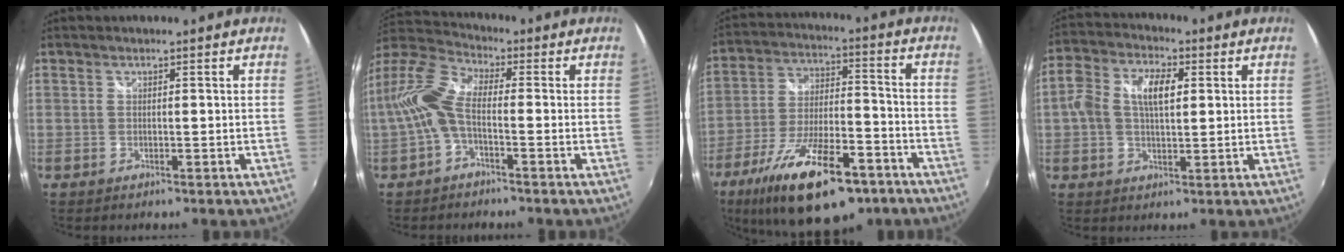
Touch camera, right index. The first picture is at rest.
{"total": 9.3, "force": [-1.5, 3.7, 8.4], "torque": [-0.188, 0.017, -0.035]}
{"total": 22.4, "force": [-14.1, 8.5, 15.2], "torque": [-0.279, -0.026, -0.221]}
{"total": 8.8, "force": [1.4, 4.7, 7.3], "torque": [-0.144, 0.025, 0.022]}